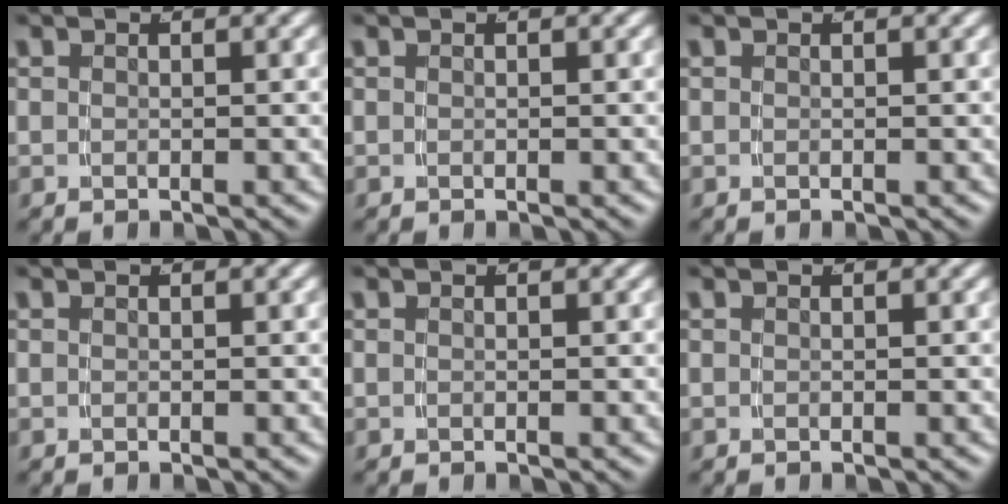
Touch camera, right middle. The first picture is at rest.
{"total": 0.0}
{"total": 0.0}
{"total": 0.0}
{"total": 0.0}
{"total": 0.0}